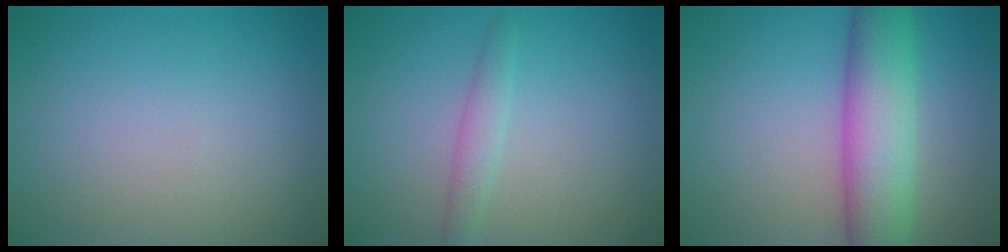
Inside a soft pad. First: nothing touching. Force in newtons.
{"total": 1.5, "press": 1.5, "slide": 0.0}
{"total": 7.2, "press": 7.2, "slide": 0.3}